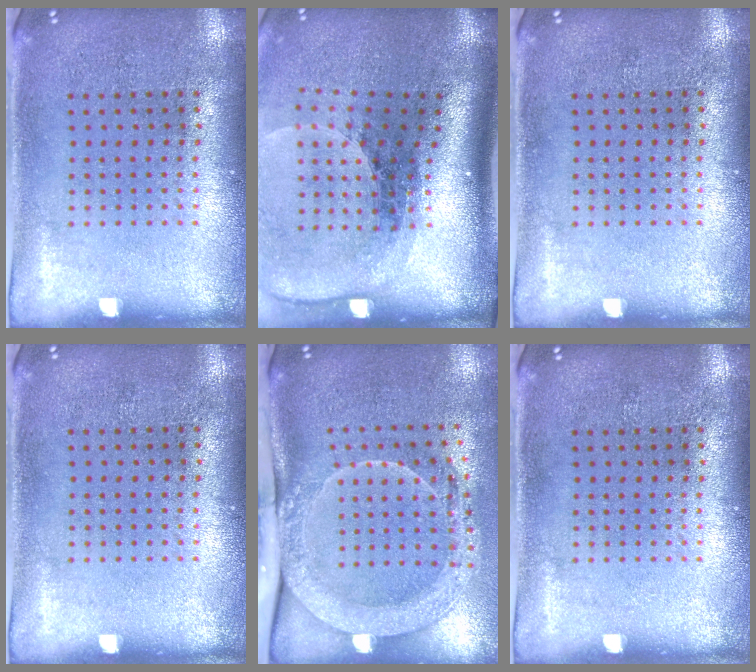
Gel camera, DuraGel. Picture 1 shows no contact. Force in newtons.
{"total": 2.6, "press": 1.8, "slide": 1.8}
{"total": 0.0}
{"total": 0.0}
{"total": 2.2, "press": 2.1, "slide": 0.7}
{"total": 0.0}